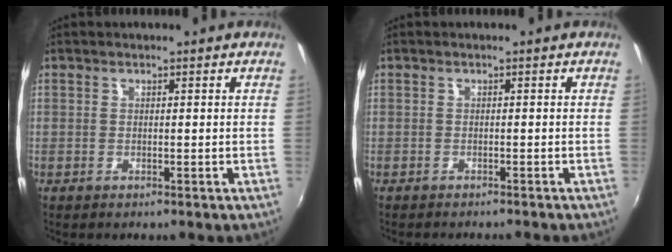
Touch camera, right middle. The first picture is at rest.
{"total": 1.9, "force": [-1.8, 0.2, 0.6], "torque": [-0.019, -0.011, -0.031]}